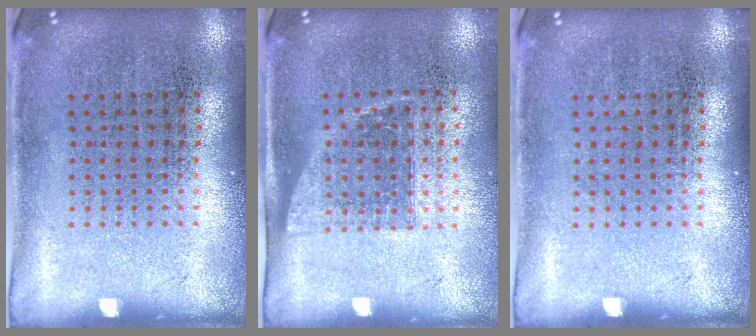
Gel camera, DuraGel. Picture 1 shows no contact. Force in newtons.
{"total": 1.2, "press": 0.9, "slide": 0.7}
{"total": 0.0}